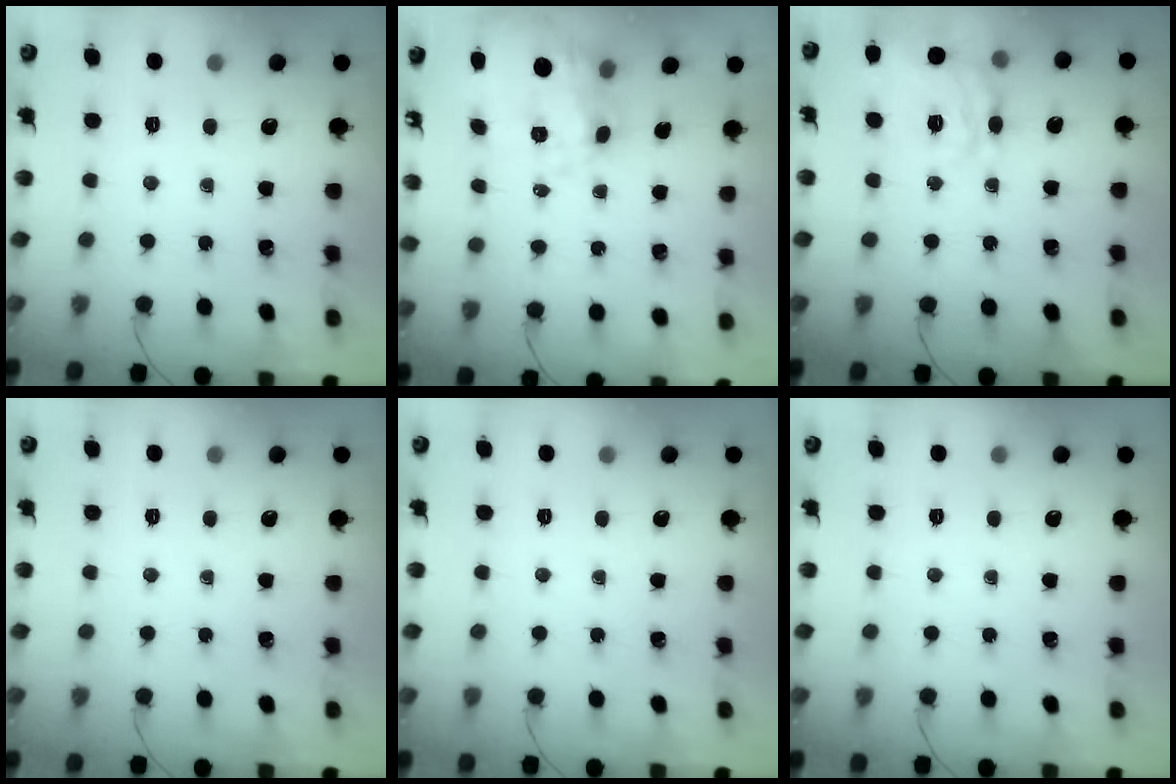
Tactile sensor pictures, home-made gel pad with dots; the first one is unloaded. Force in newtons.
{"total": 11.1, "press": 11.0, "slide": 1.7}
{"total": 11.5, "press": 11.1, "slide": 3.1}
{"total": 0.0}
{"total": 0.0}
{"total": 0.0}